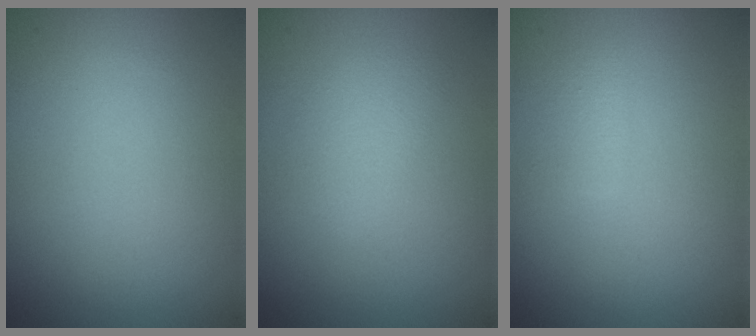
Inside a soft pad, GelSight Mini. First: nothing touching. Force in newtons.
{"total": 2.0, "press": 2.0, "slide": 0.1}
{"total": 1.1, "press": 1.1, "slide": 0.1}